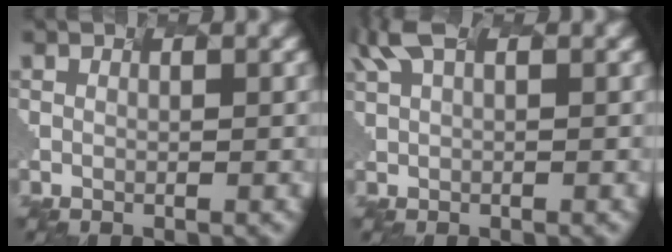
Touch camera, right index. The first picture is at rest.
{"total": 2.2, "force": [1.3, 0.2, 1.8], "torque": [-0.048, 0.012, 0.045]}